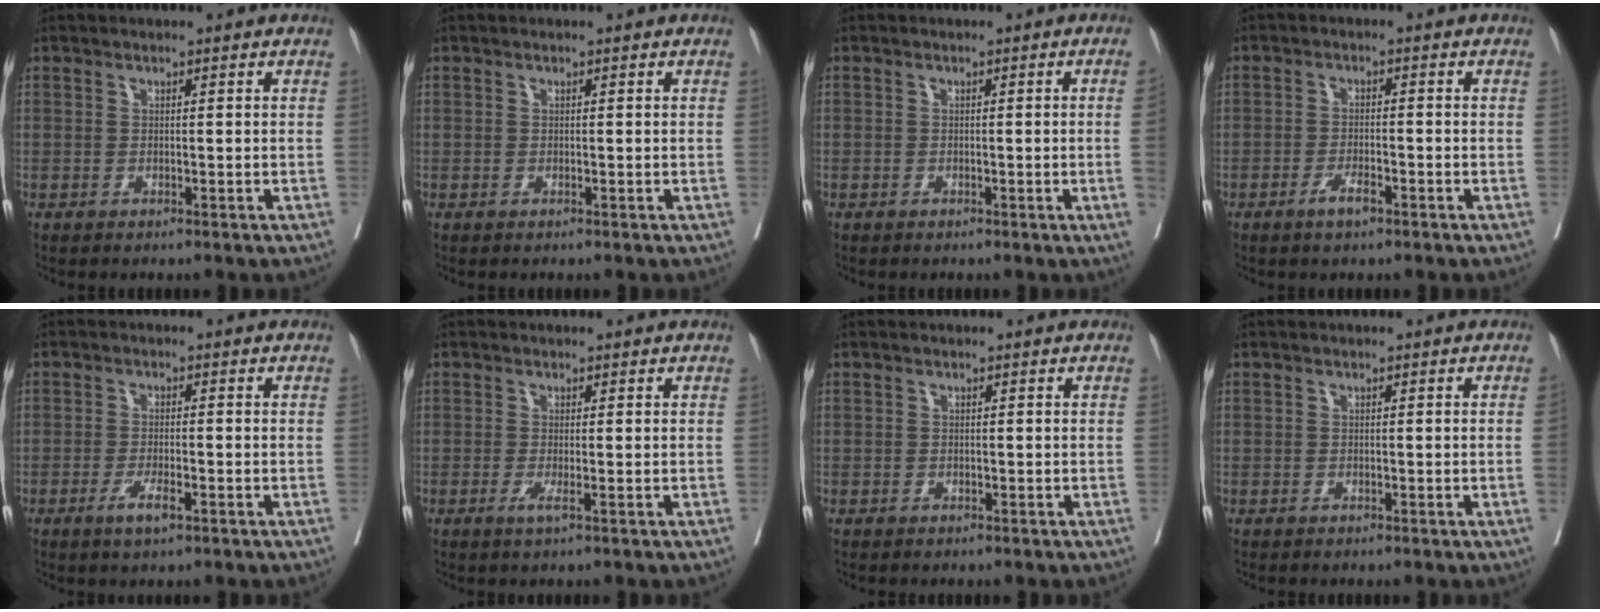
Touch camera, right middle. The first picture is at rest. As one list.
[{"total": 0.0}, {"total": 1.4, "force": [-0.3, -0.4, 1.3], "torque": [-0.016, -0.001, -0.006]}, {"total": 2.0, "force": [-1.4, 0.4, 1.4], "torque": [-0.030, -0.001, -0.023]}, {"total": 3.2, "force": [-1.7, 0.6, 2.7], "torque": [-0.055, -0.005, -0.029]}, {"total": 1.5, "force": [-0.5, -0.2, 1.4], "torque": [-0.031, -0.007, -0.010]}, {"total": 0.6, "force": [-0.2, 0.5, -0.1], "torque": [0.005, 0.007, -0.007]}, {"total": 0.0}]